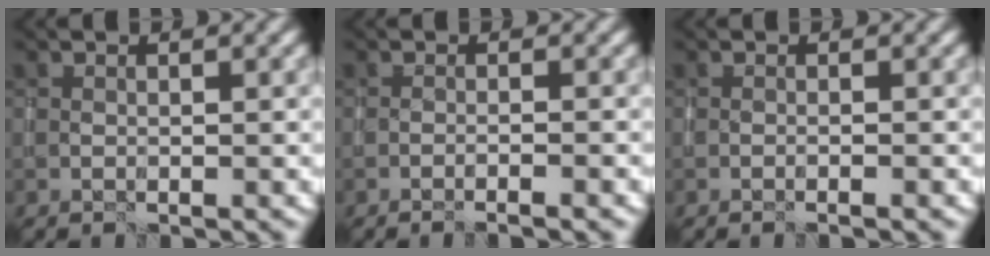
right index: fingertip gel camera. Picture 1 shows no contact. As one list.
[{"total": 2.0, "force": [-1.3, 0.3, 1.4], "torque": [-0.014, 0.010, -0.028]}, {"total": 1.0, "force": [-0.5, 0.2, 0.9], "torque": [-0.009, 0.004, -0.013]}]